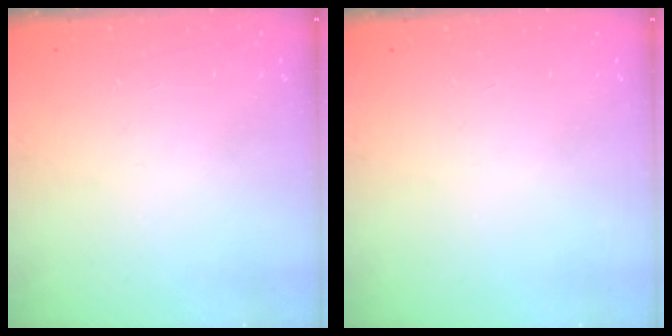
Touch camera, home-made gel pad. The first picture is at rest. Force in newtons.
{"total": 0.0}